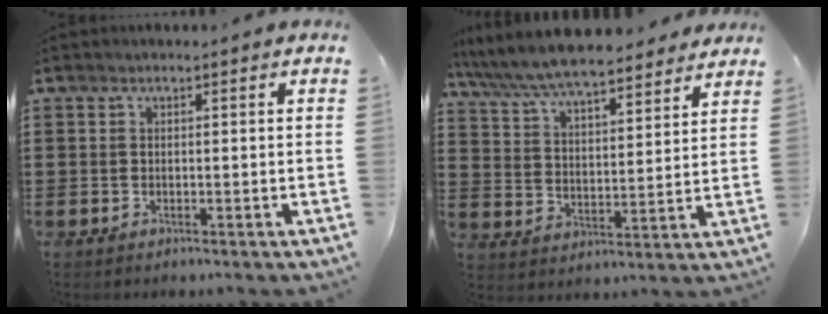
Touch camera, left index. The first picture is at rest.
{"total": 7.7, "force": [7.2, 0.7, 2.6], "torque": [-0.081, -0.040, 0.126]}